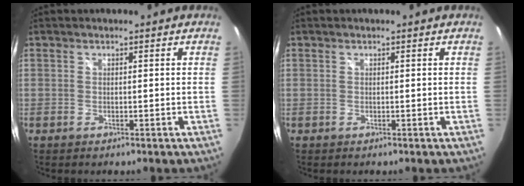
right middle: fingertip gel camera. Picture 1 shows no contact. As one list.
[{"total": 0.0}]